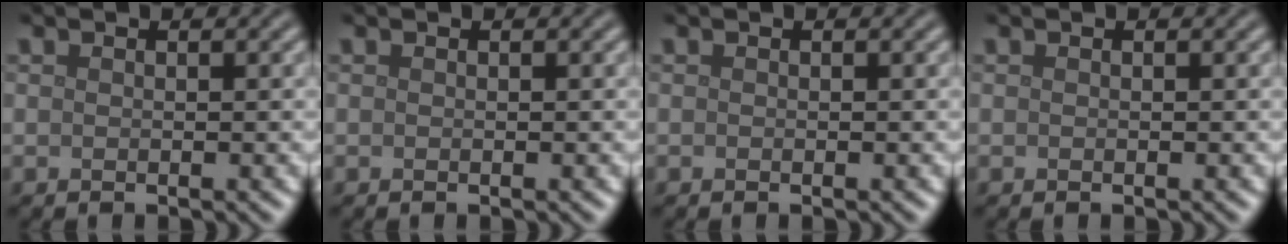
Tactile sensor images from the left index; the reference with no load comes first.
{"total": 0.0}
{"total": 0.0}
{"total": 0.0}